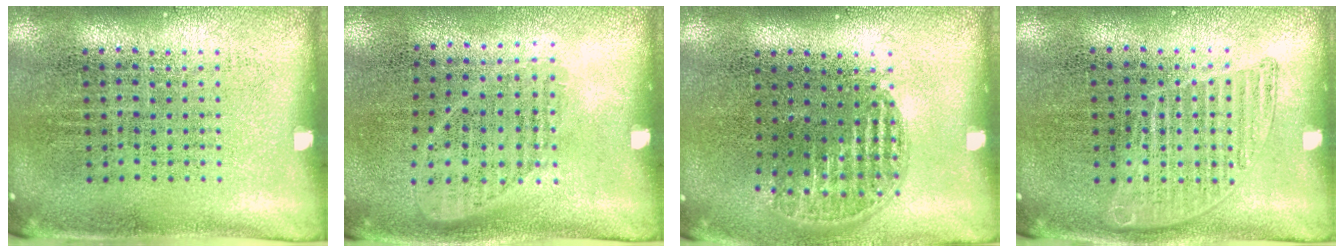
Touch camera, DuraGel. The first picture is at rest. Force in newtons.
{"total": 1.0, "press": 0.8, "slide": 0.6}
{"total": 1.2, "press": 1.0, "slide": 0.5}
{"total": 1.6, "press": 1.6, "slide": 0.2}